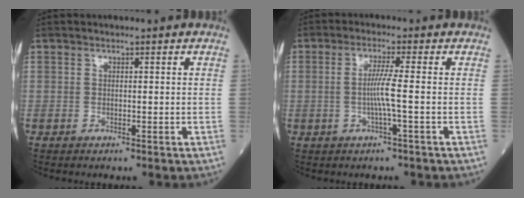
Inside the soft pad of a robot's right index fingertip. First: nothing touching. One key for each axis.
{"total": 3.8, "fx": -0.7, "fy": -0.9, "fz": 3.7, "tx": -0.074, "ty": 0.000, "tz": -0.012}